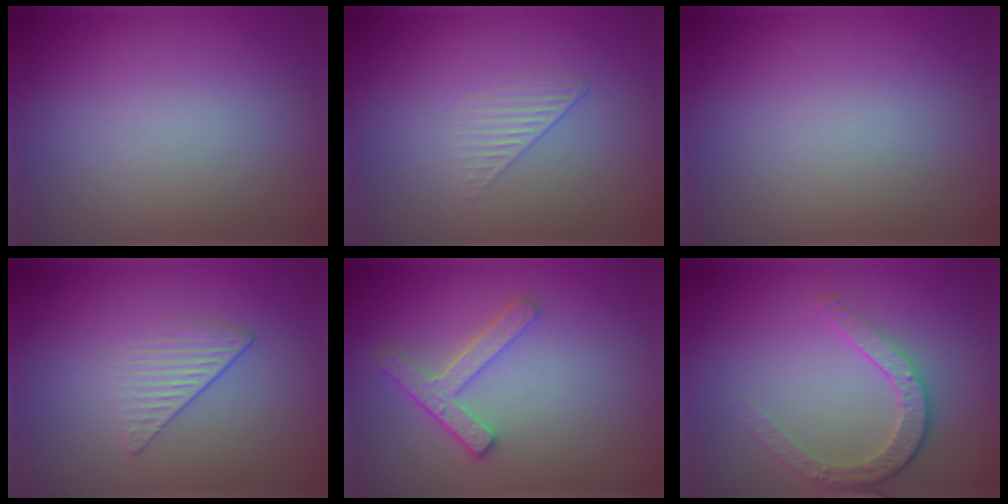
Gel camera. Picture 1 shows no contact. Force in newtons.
{"total": 1.4, "press": 0.3, "slide": 1.4}
{"total": 0.0}
{"total": 1.6, "press": 1.0, "slide": 1.2}
{"total": 3.6, "press": 2.8, "slide": 2.3}
{"total": 2.8, "press": 2.5, "slide": 1.2}